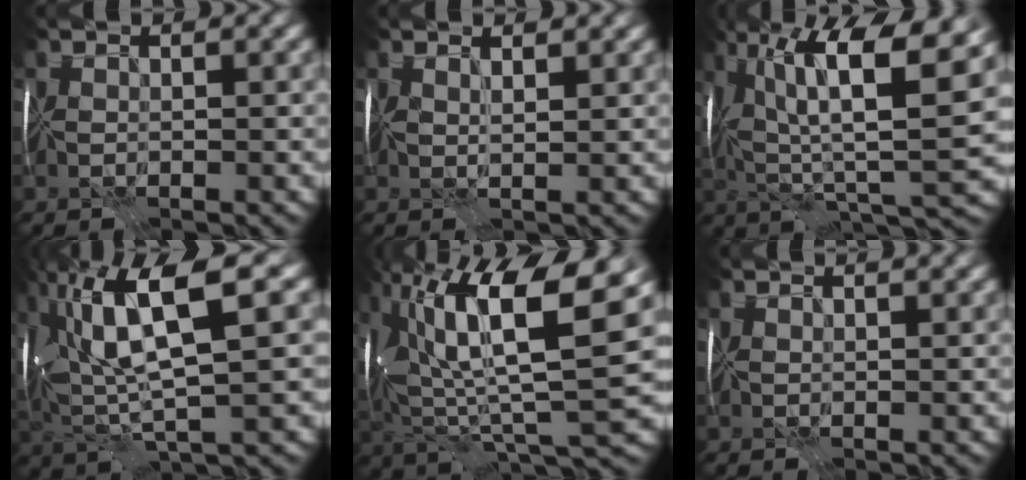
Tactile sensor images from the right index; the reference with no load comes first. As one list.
[{"total": 1.1, "force": [0.5, 0.1, 0.9], "torque": [-0.016, -0.003, 0.004]}, {"total": 12.9, "force": [4.3, 3.4, 11.7], "torque": [-0.202, 0.010, 0.070]}, {"total": 10.9, "force": [2.7, 3.0, 10.2], "torque": [-0.206, 0.013, 0.049]}, {"total": 14.6, "force": [3.9, 4.5, 13.3], "torque": [-0.253, 0.009, 0.063]}, {"total": 1.1, "force": [0.9, 0.1, 0.6], "torque": [-0.011, 0.003, 0.008]}]